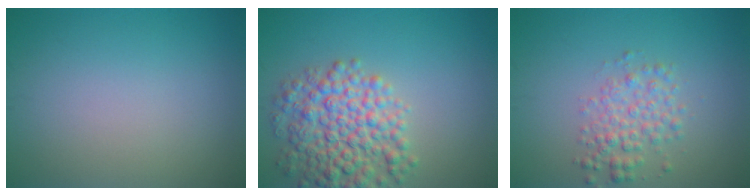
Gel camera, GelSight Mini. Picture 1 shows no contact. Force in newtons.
{"total": 7.0, "press": 7.0, "slide": 0.2}
{"total": 2.9, "press": 2.9, "slide": 0.1}